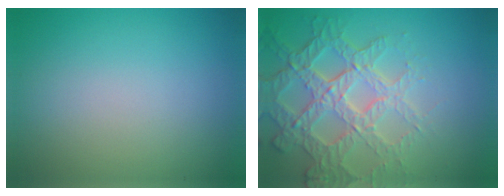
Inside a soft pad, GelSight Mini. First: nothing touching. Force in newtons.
{"total": 6.1, "press": 5.0, "slide": 3.3}